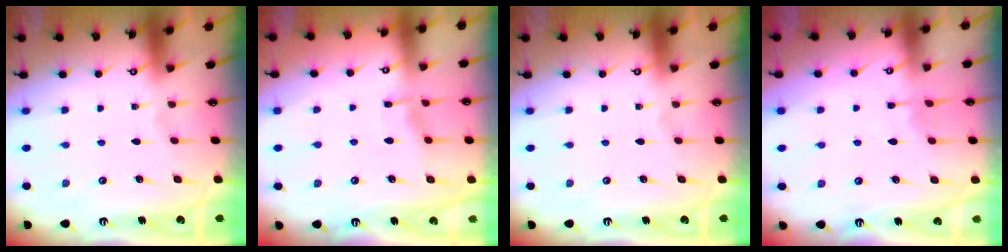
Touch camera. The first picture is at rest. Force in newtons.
{"total": 4.9, "press": 4.9, "slide": 0.1}
{"total": 0.0}
{"total": 3.4, "press": 3.3, "slide": 0.6}